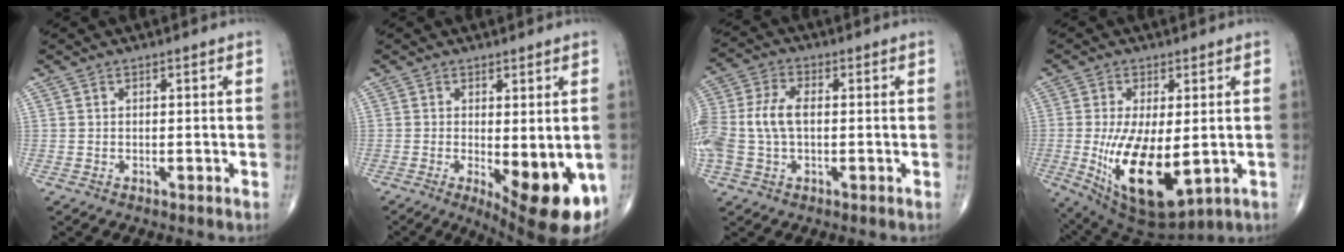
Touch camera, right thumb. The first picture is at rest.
{"total": 13.2, "force": [-3.8, 4.6, 11.8], "torque": [-0.133, -0.022, -0.038]}
{"total": 10.6, "force": [-0.2, 6.4, 8.5], "torque": [-0.212, 0.018, -0.005]}
{"total": 15.8, "force": [-2.5, 6.8, 14.1], "torque": [-0.259, -0.030, -0.019]}